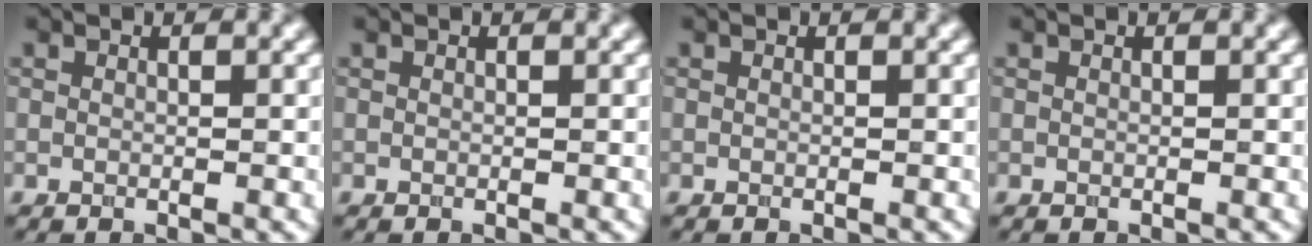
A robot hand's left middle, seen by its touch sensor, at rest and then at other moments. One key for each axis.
{"total": 0.0}
{"total": 0.0}
{"total": 0.0}